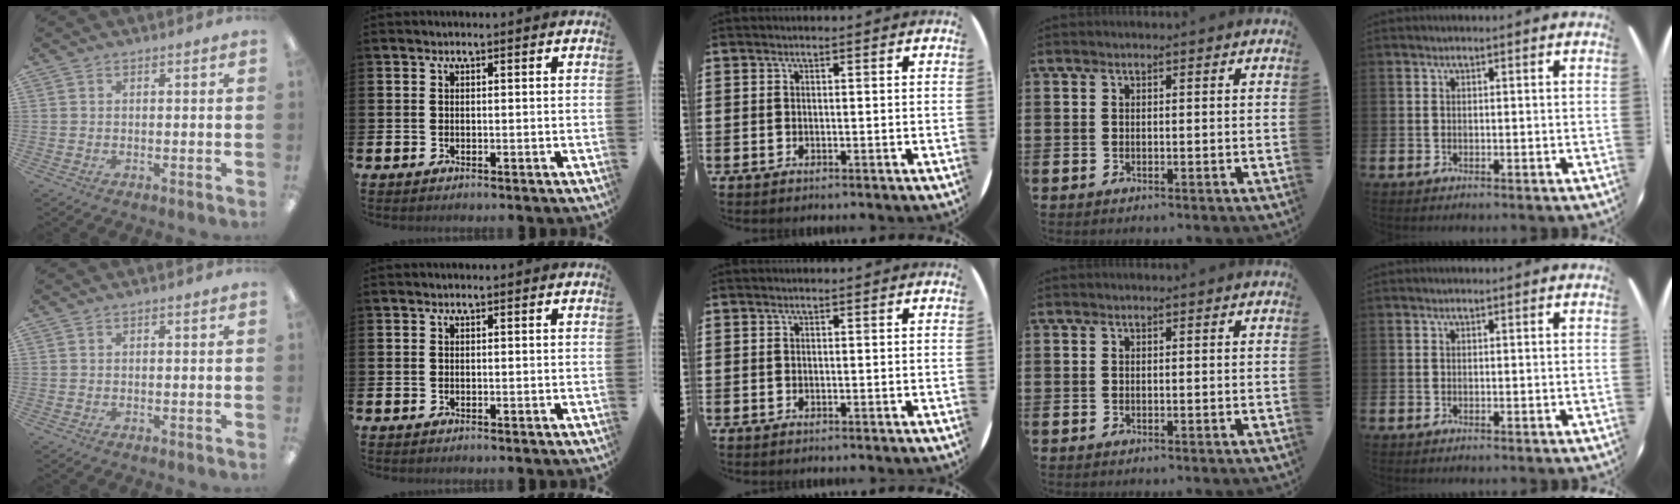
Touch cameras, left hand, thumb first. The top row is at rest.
{}